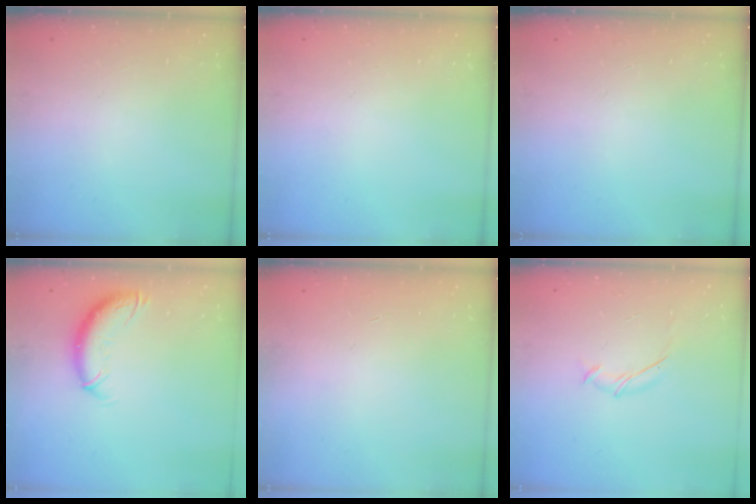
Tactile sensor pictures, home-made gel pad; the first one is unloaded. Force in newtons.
{"total": 0.0}
{"total": 0.0}
{"total": 10.6, "press": 10.6, "slide": 1.0}
{"total": 0.0}
{"total": 5.3, "press": 5.1, "slide": 1.0}